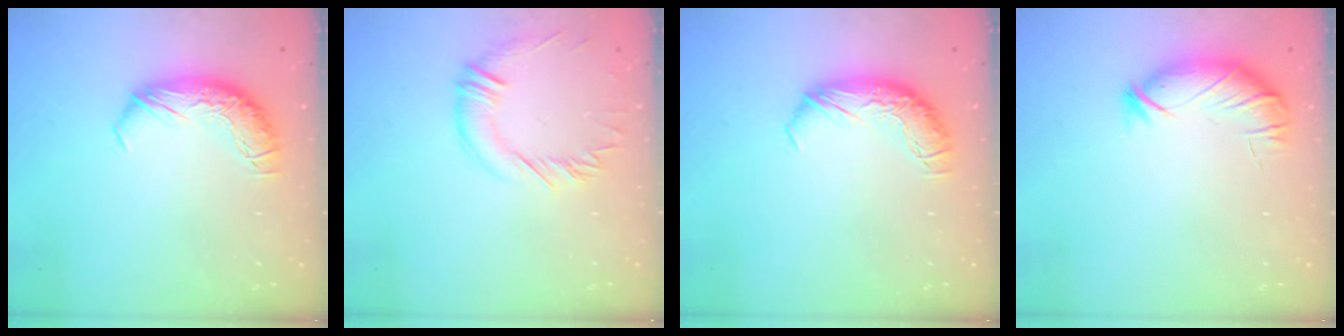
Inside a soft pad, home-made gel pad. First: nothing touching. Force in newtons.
{"total": 1.3, "press": 1.1, "slide": 0.7}
{"total": 0.0}
{"total": 3.6, "press": 3.5, "slide": 0.8}